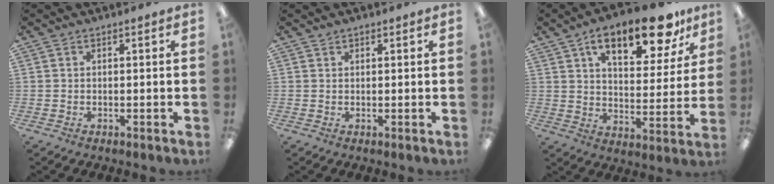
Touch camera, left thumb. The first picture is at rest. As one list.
[{"total": 0.7, "force": [0.7, 0.2, 0.2], "torque": [-0.004, 0.000, 0.013]}, {"total": 17.5, "force": [11.0, 7.6, 11.4], "torque": [-0.156, -0.050, 0.177]}]